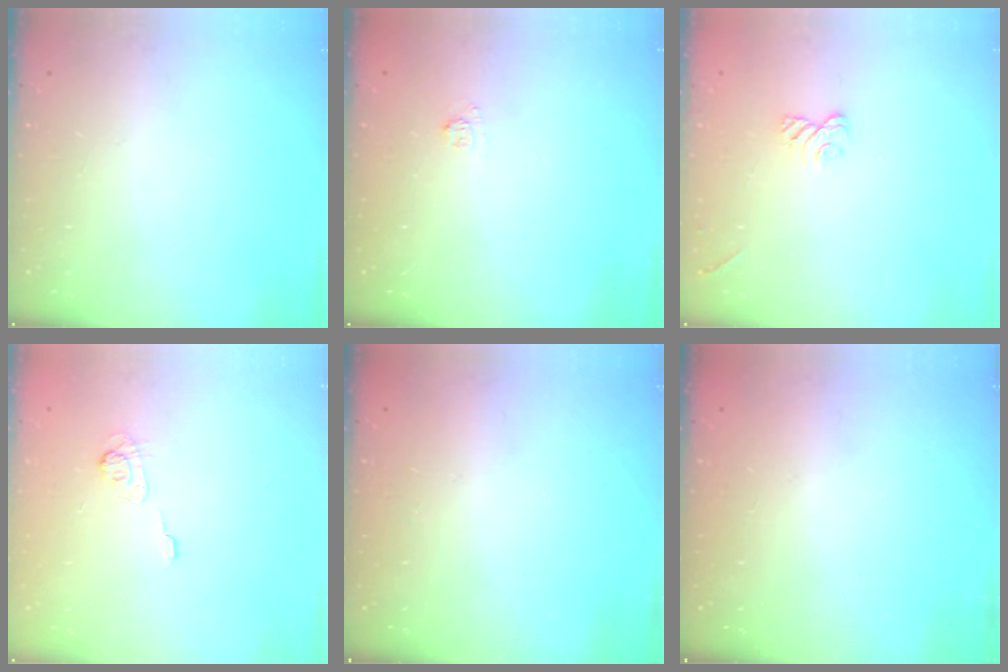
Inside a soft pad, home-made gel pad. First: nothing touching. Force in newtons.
{"total": 2.2, "press": 2.1, "slide": 0.9}
{"total": 6.0, "press": 5.9, "slide": 1.0}
{"total": 3.1, "press": 2.6, "slide": 1.7}
{"total": 2.4, "press": 2.3, "slide": 0.7}
{"total": 2.5, "press": 2.4, "slide": 0.8}